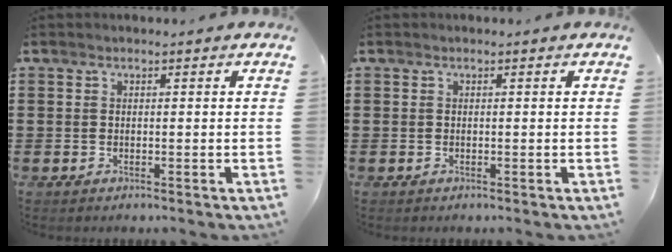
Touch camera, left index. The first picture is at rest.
{"total": 0.0}